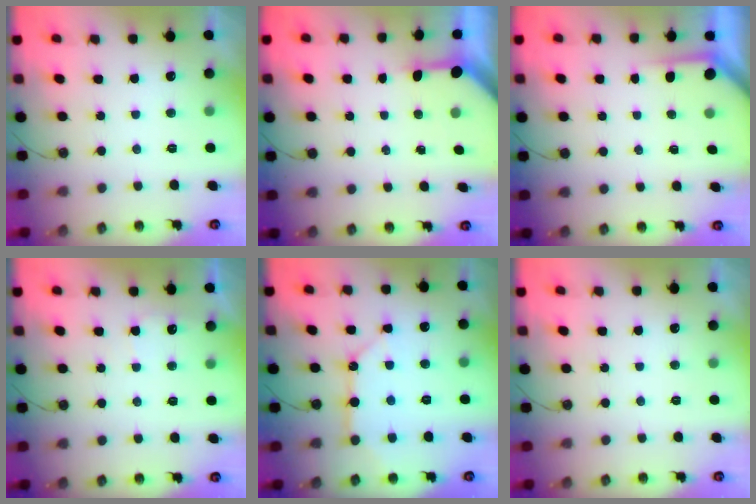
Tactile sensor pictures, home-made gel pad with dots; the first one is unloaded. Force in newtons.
{"total": 3.2, "press": 3.2, "slide": 0.3}
{"total": 2.0, "press": 2.0, "slide": 0.2}
{"total": 3.0, "press": 3.0, "slide": 0.3}
{"total": 11.0, "press": 11.0, "slide": 1.3}
{"total": 0.0}